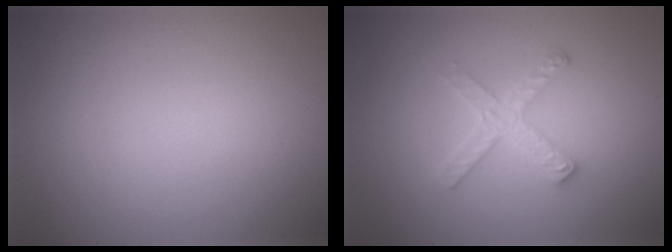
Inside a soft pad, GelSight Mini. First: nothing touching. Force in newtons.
{"total": 2.6, "press": 2.5, "slide": 0.4}